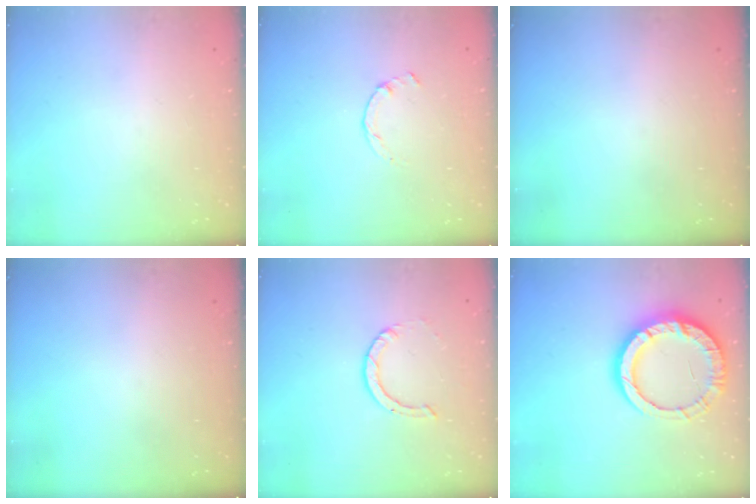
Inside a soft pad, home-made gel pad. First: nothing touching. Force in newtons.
{"total": 0.9, "press": 0.9, "slide": 0.3}
{"total": 0.0}
{"total": 0.0}
{"total": 2.2, "press": 2.2, "slide": 0.2}
{"total": 15.6, "press": 15.5, "slide": 1.4}